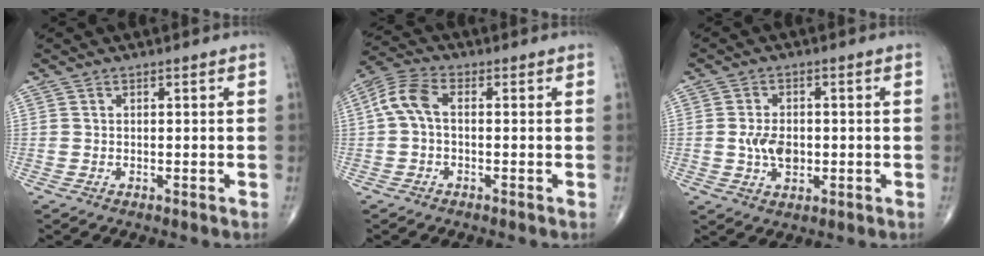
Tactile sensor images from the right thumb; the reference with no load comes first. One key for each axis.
{"total": 6.0, "fx": 0.0, "fy": 3.3, "fz": 5.1, "tx": -0.114, "ty": 0.021, "tz": -0.009}
{"total": 5.6, "fx": -0.5, "fy": 3.6, "fz": 4.2, "tx": -0.067, "ty": -0.002, "tz": -0.007}